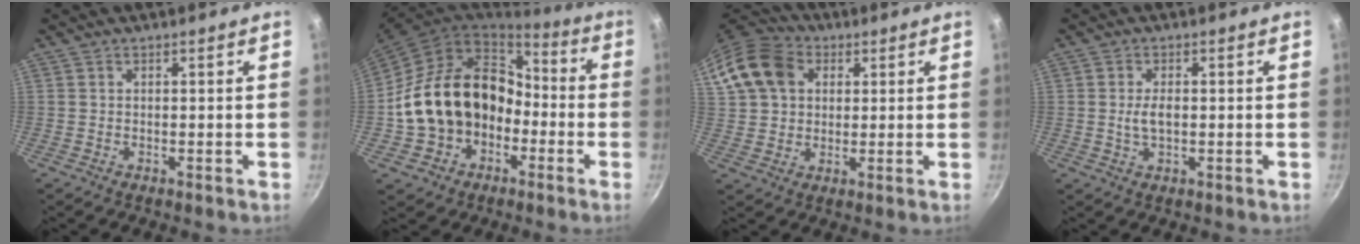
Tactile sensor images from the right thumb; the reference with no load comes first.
{"total": 19.2, "force": [-3.6, 15.3, 11.1], "torque": [-0.164, 0.066, -0.048]}
{"total": 14.5, "force": [4.6, 11.3, 7.9], "torque": [-0.142, 0.023, 0.075]}
{"total": 3.4, "force": [0.0, 1.8, 2.9], "torque": [-0.049, 0.005, 0.000]}